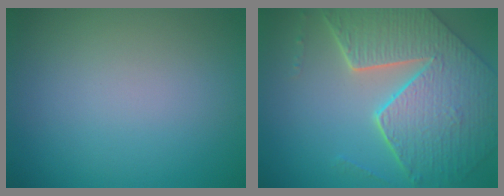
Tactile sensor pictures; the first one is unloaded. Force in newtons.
{"total": 8.7, "press": 6.3, "slide": 6.1}